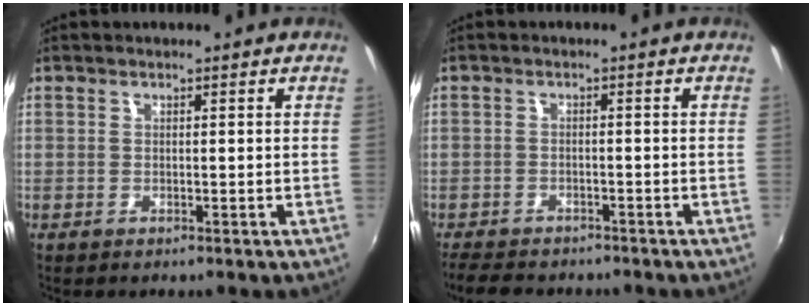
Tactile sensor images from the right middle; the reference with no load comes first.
{"total": 6.8, "force": [-5.9, 2.6, 2.2], "torque": [-0.063, -0.008, -0.095]}